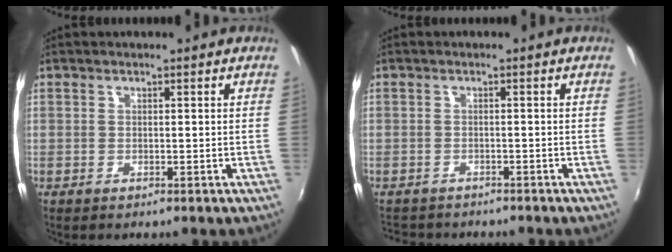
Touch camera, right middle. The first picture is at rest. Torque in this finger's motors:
{"motor_torque": [0.35, -0.50, 0.02, 0.01]}